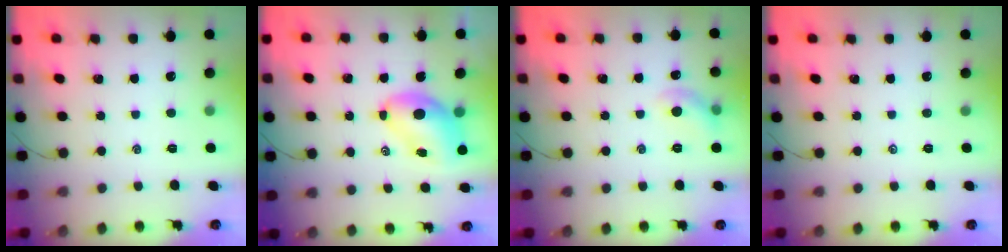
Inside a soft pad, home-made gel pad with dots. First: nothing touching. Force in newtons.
{"total": 7.6, "press": 7.3, "slide": 2.3}
{"total": 6.0, "press": 5.9, "slide": 1.2}
{"total": 0.0}